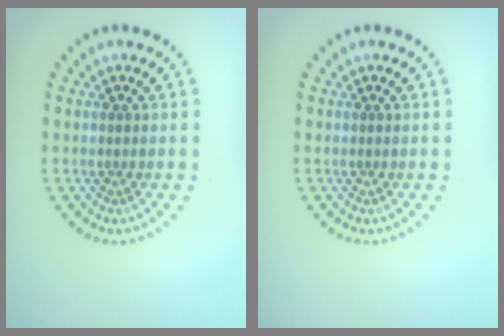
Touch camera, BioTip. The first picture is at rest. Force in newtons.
{"total": 0.0}